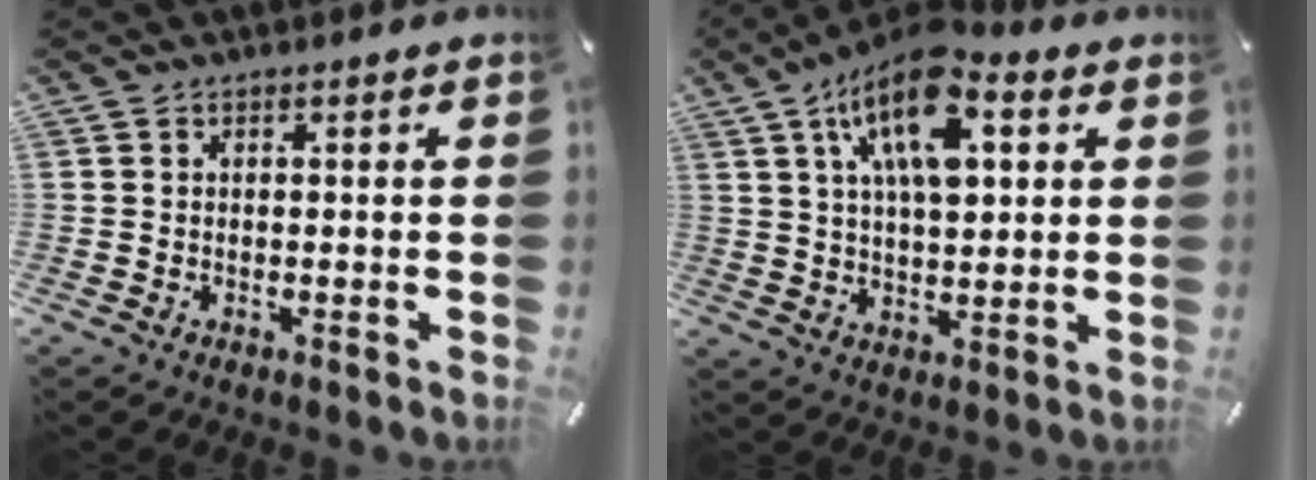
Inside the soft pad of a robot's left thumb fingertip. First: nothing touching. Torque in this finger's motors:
{"motor_torque": [2.51, 2.49, 1.48, -1.29, 0.23]}